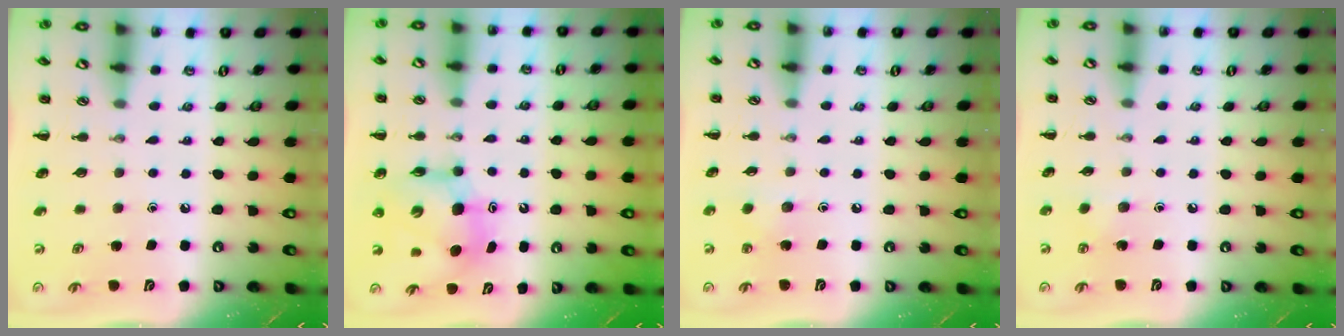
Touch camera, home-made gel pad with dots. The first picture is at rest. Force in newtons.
{"total": 8.9, "press": 8.5, "slide": 2.3}
{"total": 4.0, "press": 3.8, "slide": 1.2}
{"total": 3.5, "press": 3.4, "slide": 0.9}